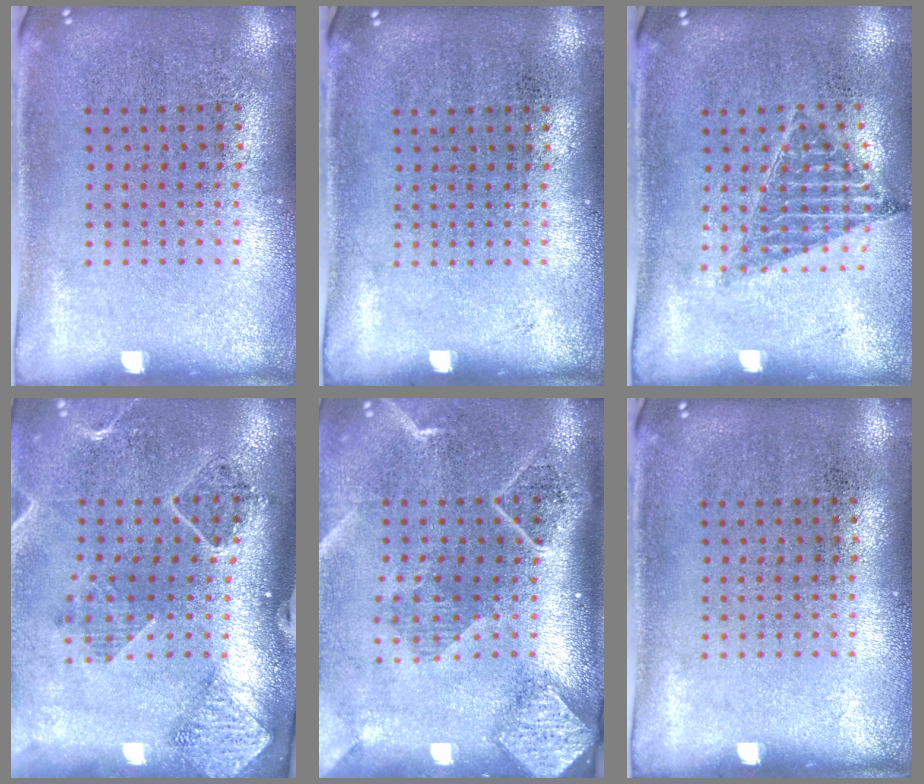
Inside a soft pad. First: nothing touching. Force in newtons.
{"total": 0.0}
{"total": 0.8, "press": 0.8, "slide": 0.1}
{"total": 1.5, "press": 1.5, "slide": 0.1}
{"total": 2.7, "press": 2.1, "slide": 1.7}
{"total": 0.0}